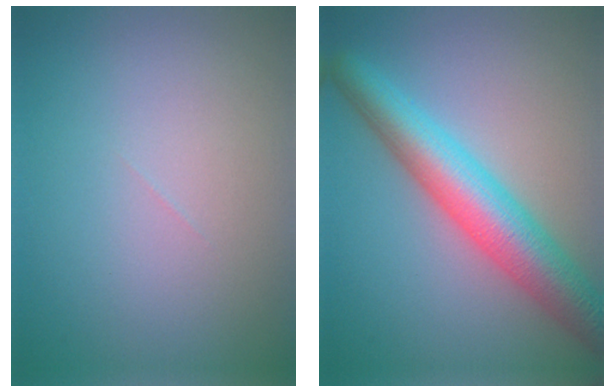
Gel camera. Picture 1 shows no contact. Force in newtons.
{"total": 7.0, "press": 7.0, "slide": 0.2}